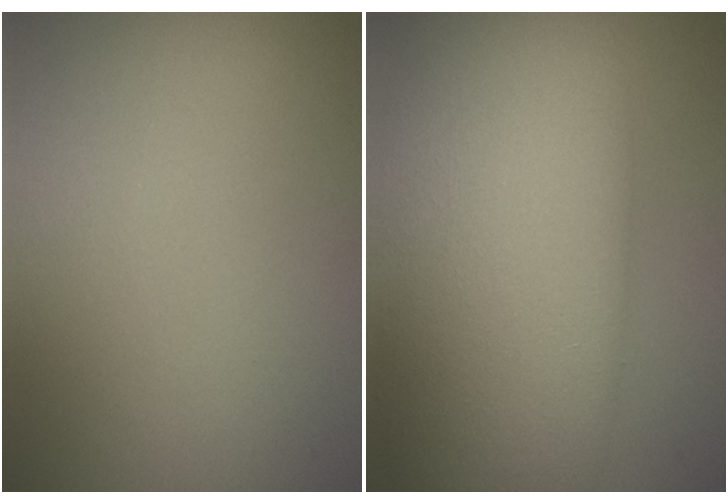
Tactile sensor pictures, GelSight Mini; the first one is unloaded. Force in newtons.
{"total": 14.1, "press": 14.1, "slide": 0.8}